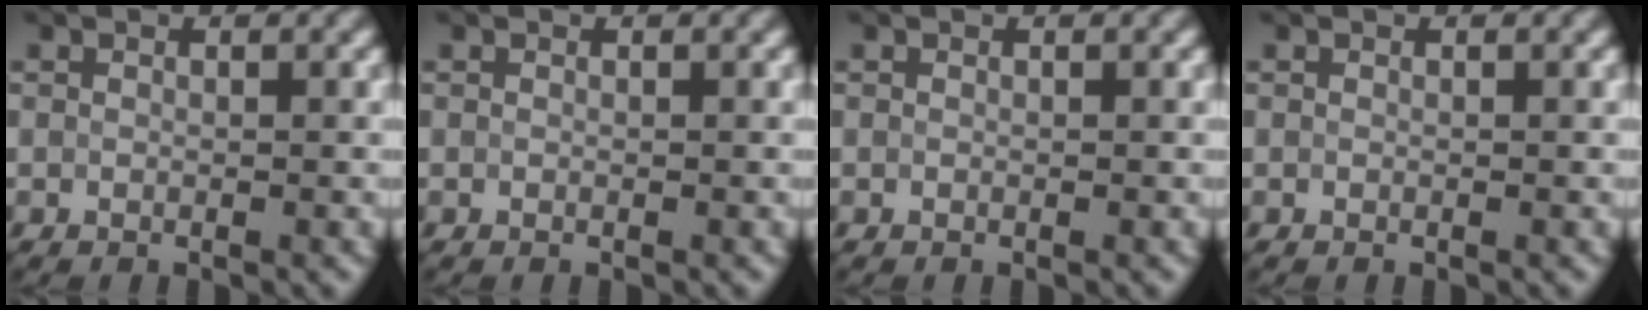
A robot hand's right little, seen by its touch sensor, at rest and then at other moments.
{"total": 0.0}
{"total": 0.0}
{"total": 0.0}